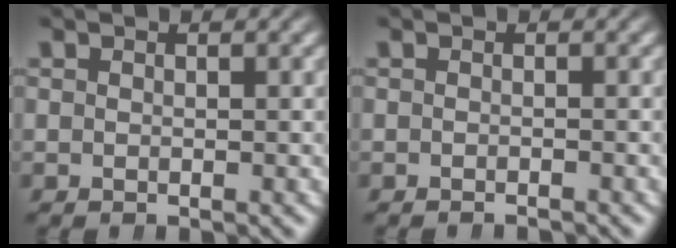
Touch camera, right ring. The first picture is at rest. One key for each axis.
{"total": 1.2, "fx": -1.2, "fy": -0.2, "fz": -0.1, "tx": 0.004, "ty": -0.003, "tz": -0.018}